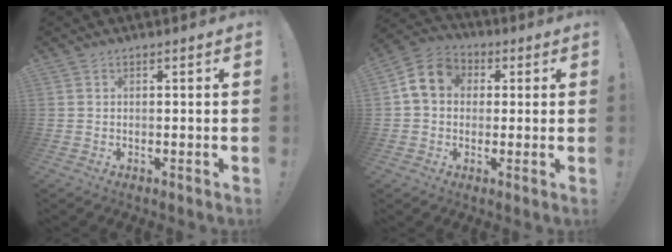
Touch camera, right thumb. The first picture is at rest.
{"total": 10.0, "force": [1.8, 8.4, 5.1], "torque": [-0.070, 0.013, 0.042]}